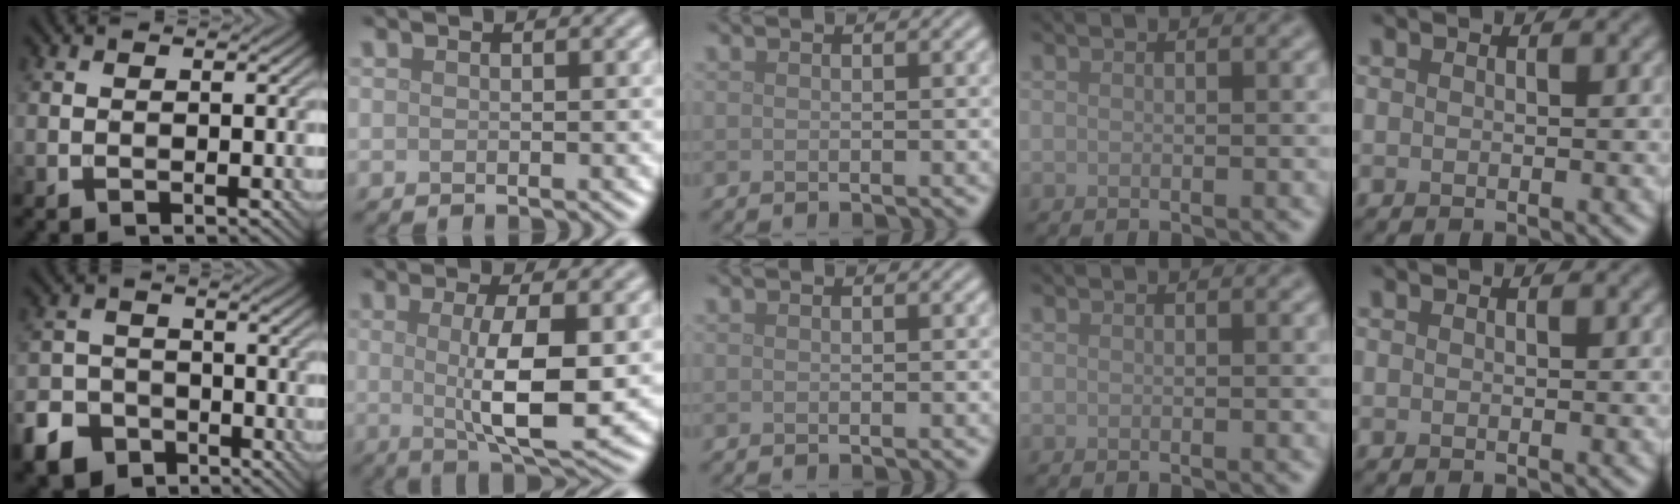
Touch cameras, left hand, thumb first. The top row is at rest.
{"thumb": {"total": 8.2, "force": [-5.4, 5.6, 2.6], "torque": [-0.055, -0.018, -0.106]}, "index": {"total": 6.7, "force": [0.0, 1.5, 6.5], "torque": [-0.112, -0.009, 0.005]}}